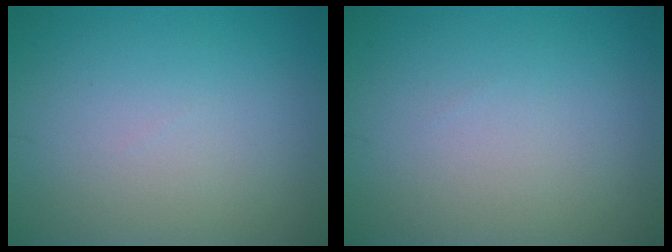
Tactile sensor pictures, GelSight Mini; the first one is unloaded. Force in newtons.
{"total": 0.0}